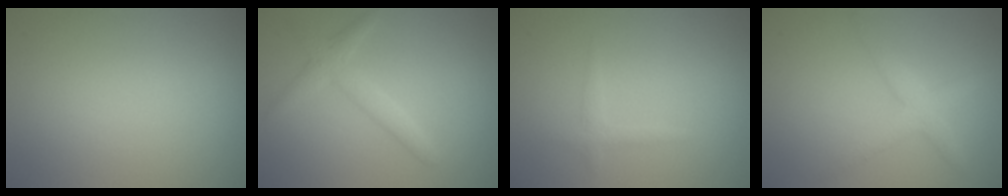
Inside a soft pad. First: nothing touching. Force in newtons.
{"total": 2.3, "press": 2.3, "slide": 0.1}
{"total": 1.1, "press": 1.1, "slide": 0.0}
{"total": 2.4, "press": 2.4, "slide": 0.1}